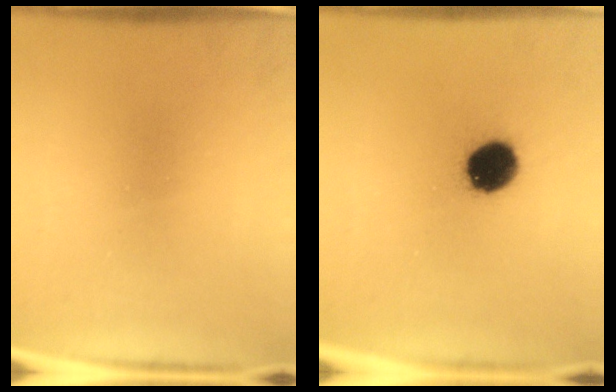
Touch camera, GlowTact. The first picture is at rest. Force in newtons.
{"total": 10.3}